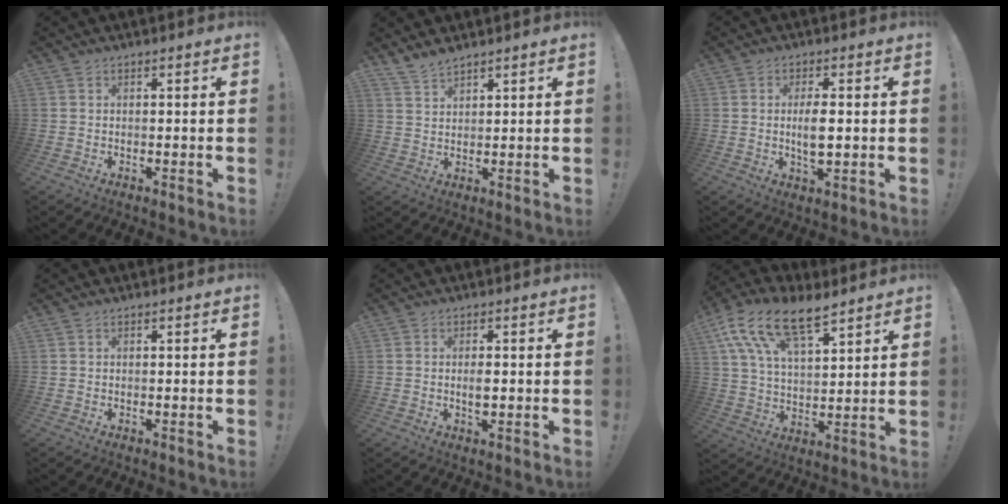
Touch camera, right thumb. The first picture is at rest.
{"total": 4.0, "force": [3.7, 0.8, 1.3], "torque": [-0.030, -0.024, 0.071]}
{"total": 5.7, "force": [0.1, 2.3, 5.2], "torque": [-0.087, -0.008, -0.006]}
{"total": 0.0}
{"total": 2.6, "force": [-0.2, 1.3, 2.3], "torque": [-0.027, -0.004, -0.006]}
{"total": 17.4, "force": [11.2, 7.8, 10.8], "torque": [-0.196, -0.065, 0.201]}